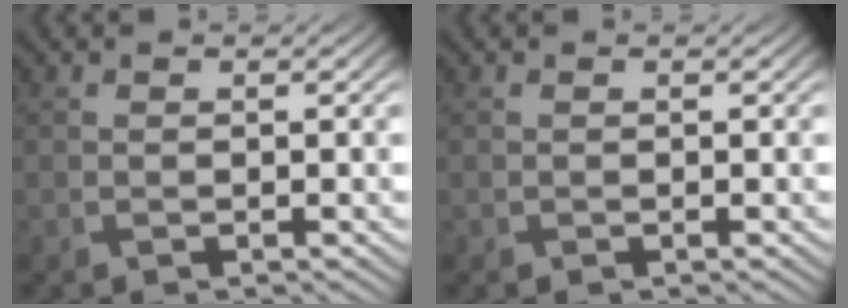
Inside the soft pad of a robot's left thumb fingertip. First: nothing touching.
{"total": 0.0}